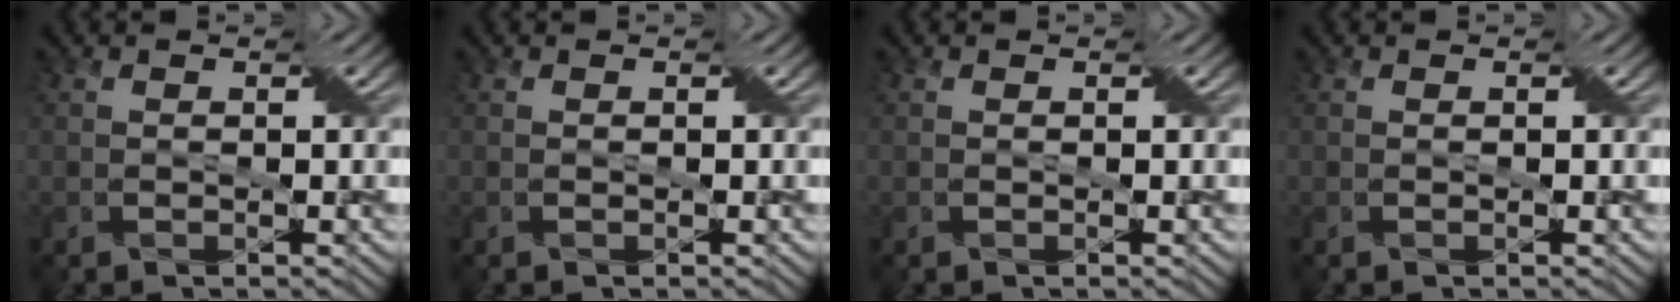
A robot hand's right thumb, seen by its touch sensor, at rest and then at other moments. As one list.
[{"total": 0.0}, {"total": 0.0}, {"total": 0.0}]